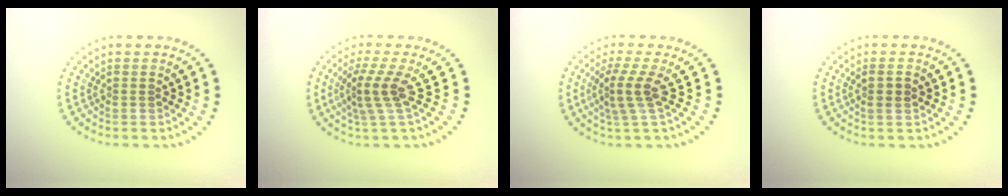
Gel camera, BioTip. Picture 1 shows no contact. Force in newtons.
{"total": 2.9, "press": 2.0, "slide": 2.1}
{"total": 2.9, "press": 2.0, "slide": 2.1}
{"total": 1.3, "press": 1.3, "slide": 0.3}